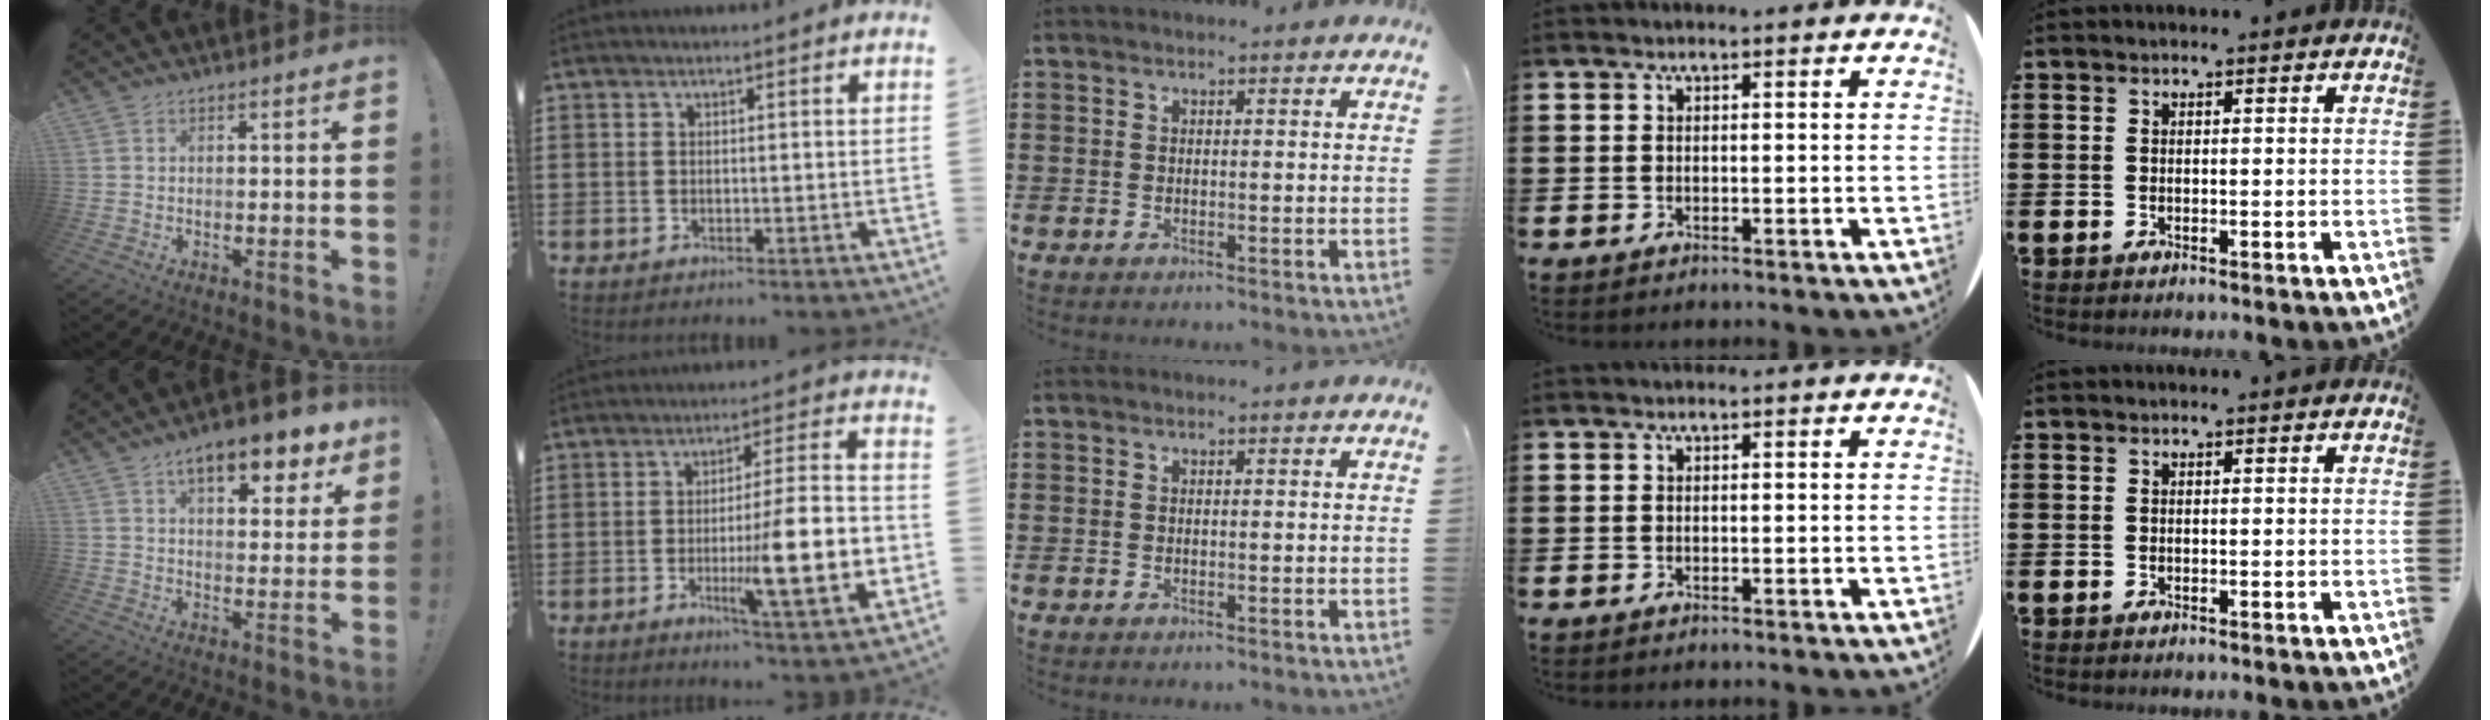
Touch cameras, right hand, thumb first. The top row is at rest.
{"thumb": {"total": 11.4, "force": [7.2, 4.4, 7.7], "torque": [-0.109, -0.039, 0.121]}, "index": {"total": 13.8, "force": [-3.1, 2.1, 13.3], "torque": [-0.214, -0.012, -0.054]}}